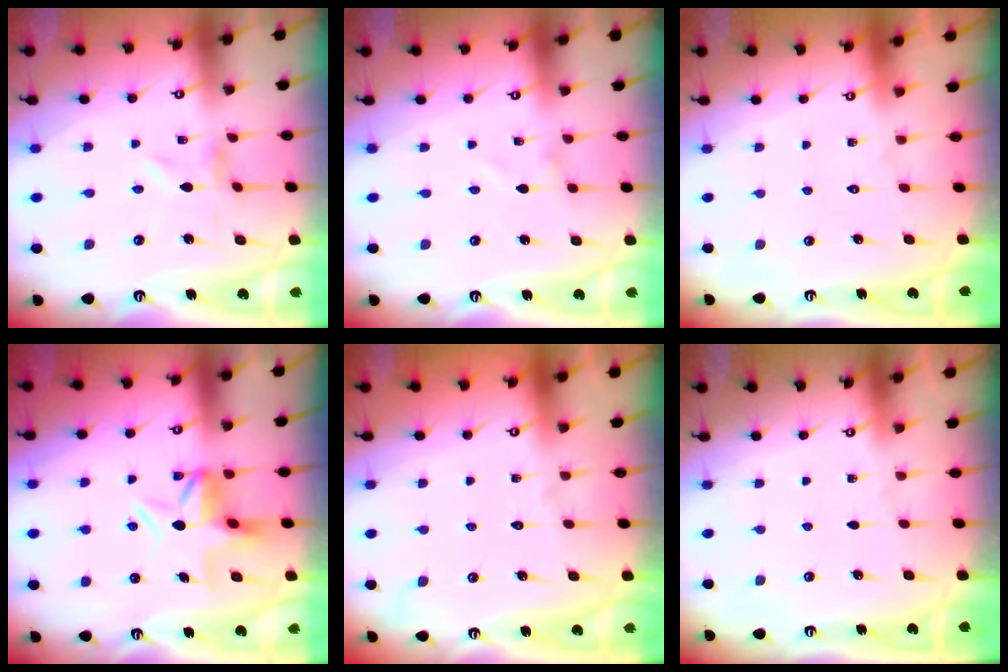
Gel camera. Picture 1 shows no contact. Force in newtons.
{"total": 1.0, "press": 1.0, "slide": 0.0}
{"total": 1.7, "press": 1.7, "slide": 0.1}
{"total": 6.6, "press": 6.6, "slide": 0.7}
{"total": 1.6, "press": 1.6, "slide": 0.2}
{"total": 0.0}